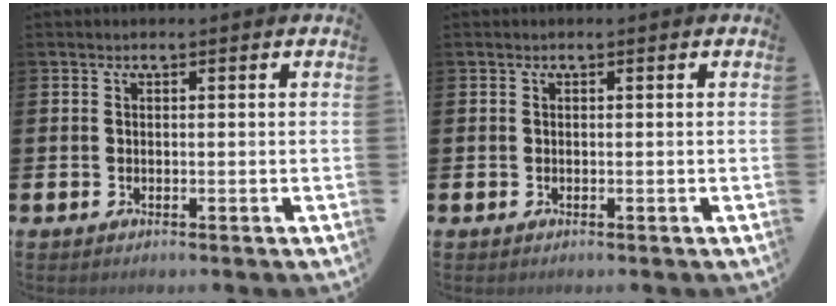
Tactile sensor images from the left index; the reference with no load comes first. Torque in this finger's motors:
{"motor_torque": [0.07, 0.08, 0.08, 0.01]}